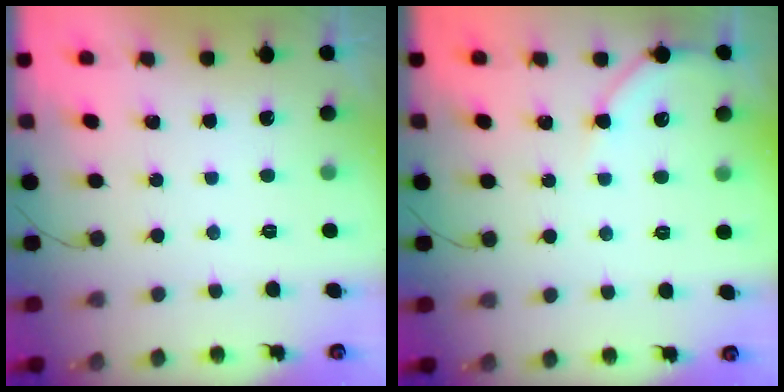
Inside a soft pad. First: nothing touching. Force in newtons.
{"total": 5.2, "press": 5.1, "slide": 0.8}